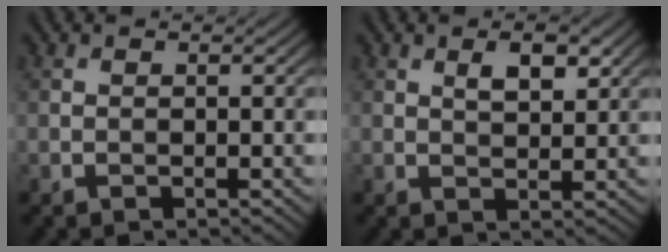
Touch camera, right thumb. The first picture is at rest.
{"total": 3.1, "force": [1.5, 1.4, 2.4], "torque": [-0.042, -0.001, 0.027]}